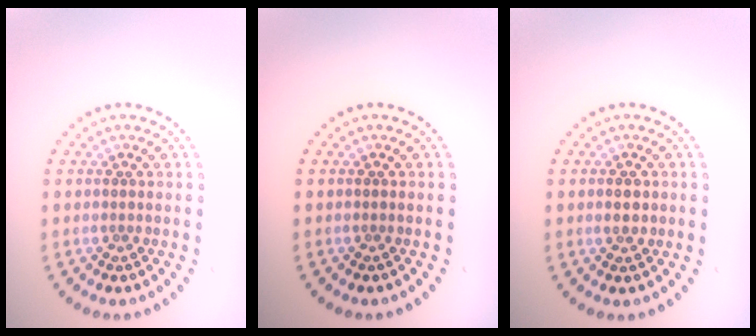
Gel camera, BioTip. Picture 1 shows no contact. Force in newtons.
{"total": 0.0}
{"total": 1.4, "press": 1.4, "slide": 0.2}